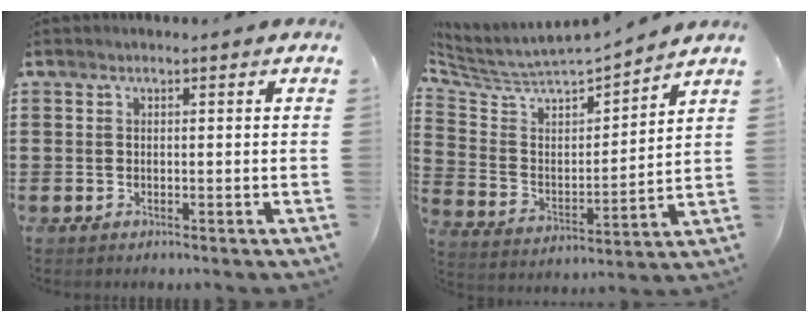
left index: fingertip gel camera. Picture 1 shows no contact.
{"total": 4.8, "force": [4.5, 1.1, 1.2], "torque": [-0.053, -0.043, 0.070]}